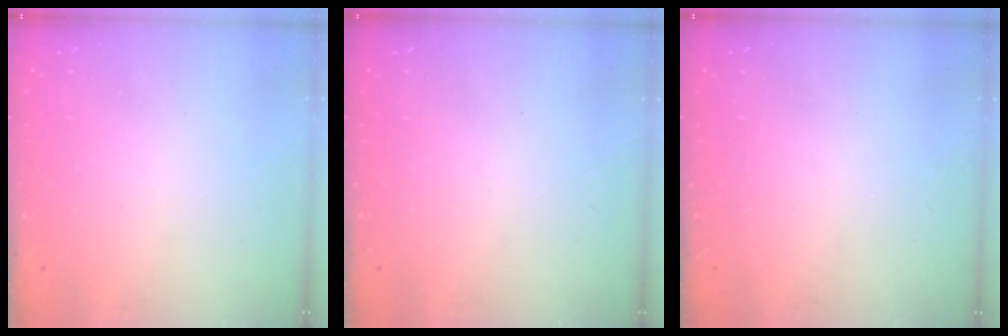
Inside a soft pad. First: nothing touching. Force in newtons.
{"total": 0.0}
{"total": 0.0}